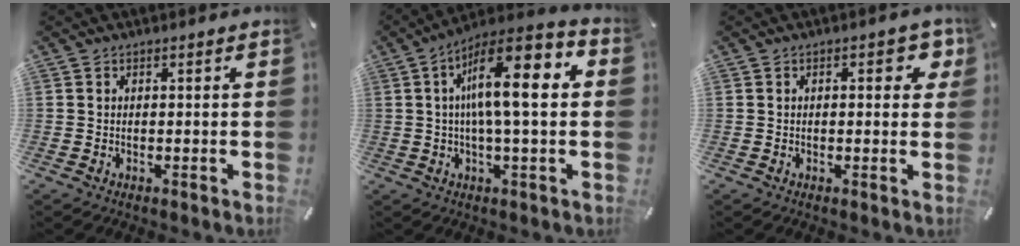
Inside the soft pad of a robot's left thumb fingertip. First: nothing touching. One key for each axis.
{"total": 16.1, "fx": 3.0, "fy": 4.7, "fz": 15.1, "tx": -0.248, "ty": -0.010, "tz": 0.042}
{"total": 4.6, "fx": 1.1, "fy": 2.2, "fz": 3.9, "tx": -0.049, "ty": 0.000, "tz": 0.010}